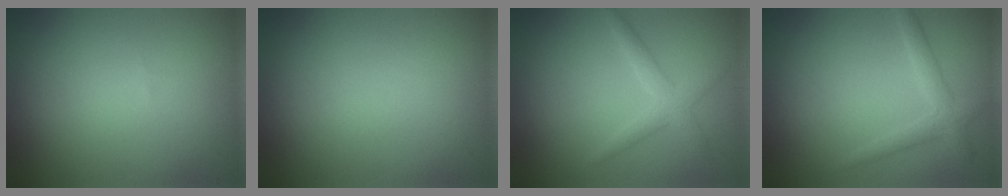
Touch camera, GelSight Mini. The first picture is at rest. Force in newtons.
{"total": 0.0}
{"total": 2.1, "press": 2.1, "slide": 0.1}
{"total": 2.0, "press": 2.0, "slide": 0.1}